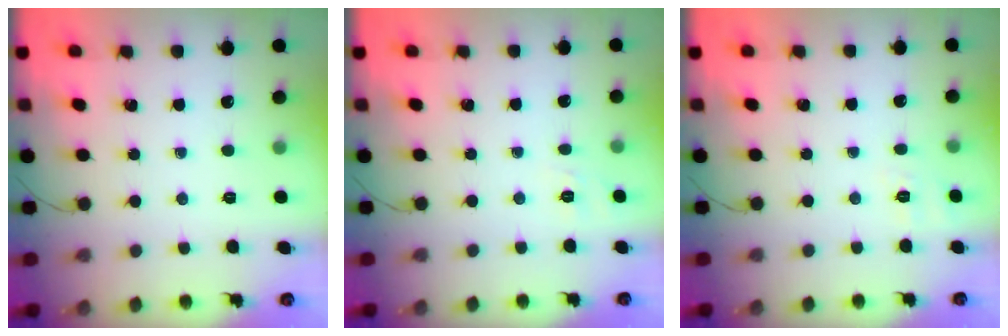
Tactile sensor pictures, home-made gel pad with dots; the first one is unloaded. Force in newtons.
{"total": 2.6, "press": 2.0, "slide": 1.7}
{"total": 6.9, "press": 6.6, "slide": 2.1}